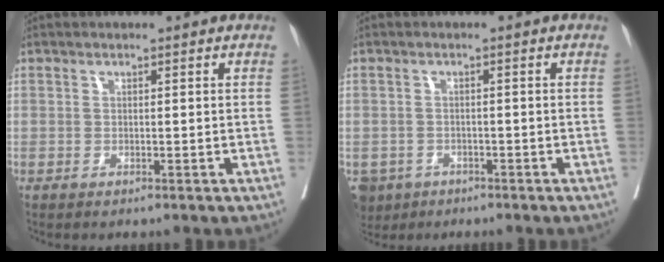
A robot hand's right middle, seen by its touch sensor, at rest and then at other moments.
{"total": 4.7, "force": [-3.0, 3.5, 1.0], "torque": [-0.017, 0.001, -0.047]}